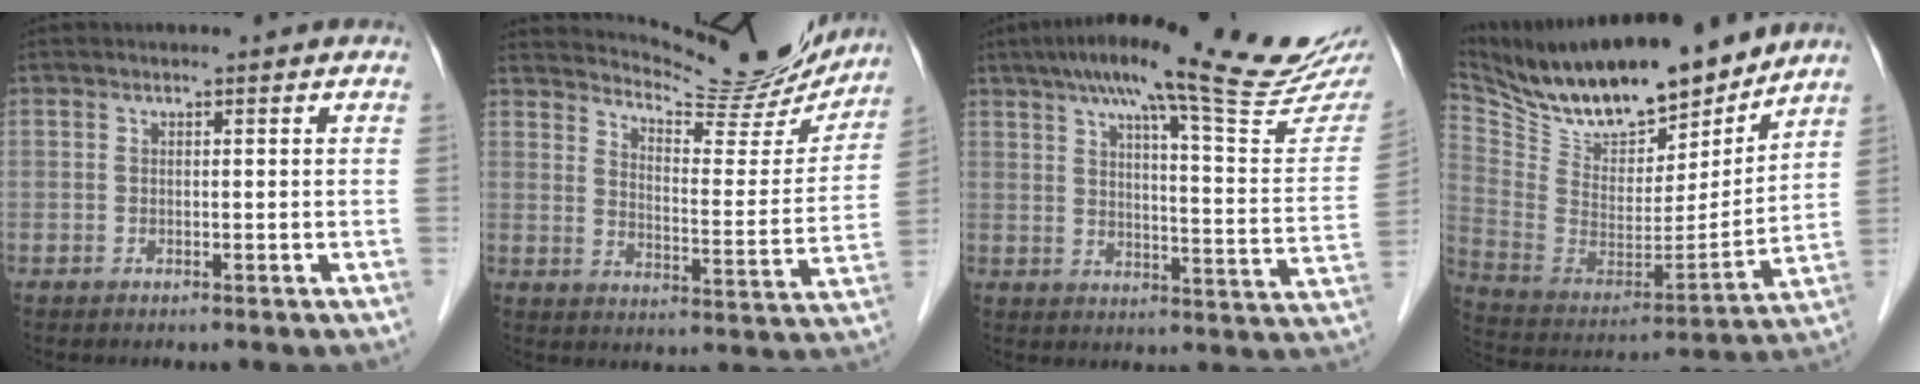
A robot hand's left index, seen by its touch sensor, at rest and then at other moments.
{"total": 17.8, "force": [17.0, 2.5, 4.6], "torque": [-0.067, -0.052, 0.216]}
{"total": 24.1, "force": [19.5, 0.8, 14.2], "torque": [-0.202, -0.017, 0.250]}
{"total": 21.5, "force": [18.4, 5.9, 9.5], "torque": [-0.178, -0.015, 0.312]}